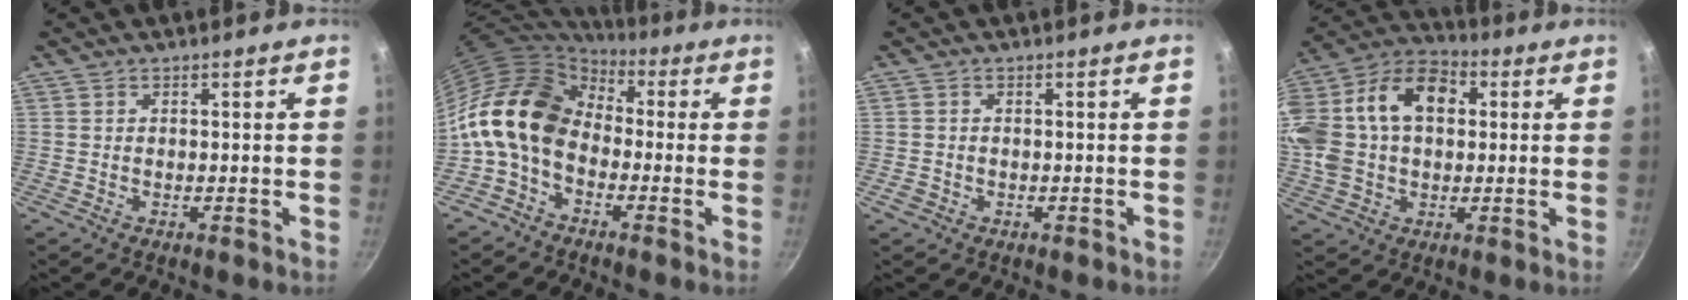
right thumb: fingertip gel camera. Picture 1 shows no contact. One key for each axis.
{"total": 16.3, "fx": -0.7, "fy": 12.1, "fz": 11.0, "tx": -0.193, "ty": 0.042, "tz": -0.037}
{"total": 1.7, "fx": -0.6, "fy": 1.4, "fz": 0.7, "tx": -0.012, "ty": 0.001, "tz": -0.009}
{"total": 23.3, "fx": 3.3, "fy": 16.2, "fz": 16.3, "tx": -0.322, "ty": 0.047, "tz": 0.044}